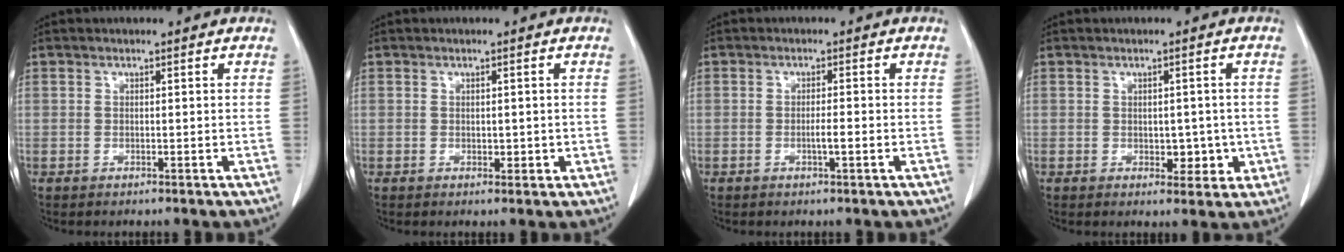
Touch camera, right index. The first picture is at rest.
{"total": 1.3, "force": [0.0, 1.0, 0.9], "torque": [-0.009, -0.001, 0.005]}
{"total": 1.8, "force": [-0.5, 0.0, 1.8], "torque": [-0.032, 0.000, -0.008]}
{"total": 3.6, "force": [-0.4, 2.5, 2.6], "torque": [-0.023, 0.003, 0.005]}